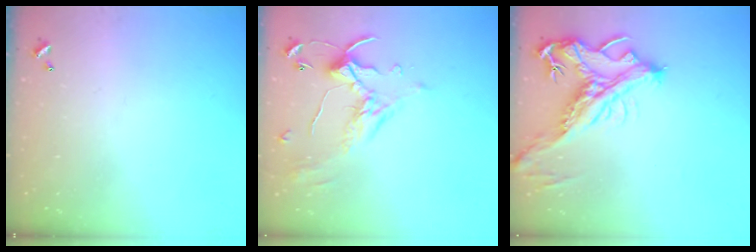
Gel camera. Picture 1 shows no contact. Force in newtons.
{"total": 1.1, "press": 0.5, "slide": 1.0}
{"total": 4.9, "press": 4.7, "slide": 1.6}